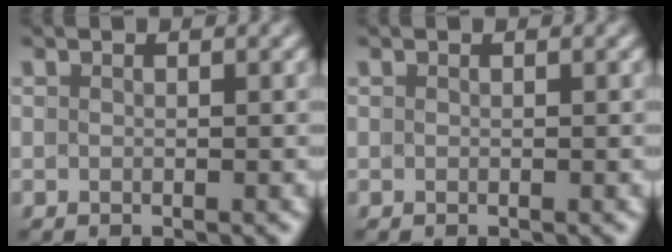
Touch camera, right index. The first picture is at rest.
{"total": 0.0}